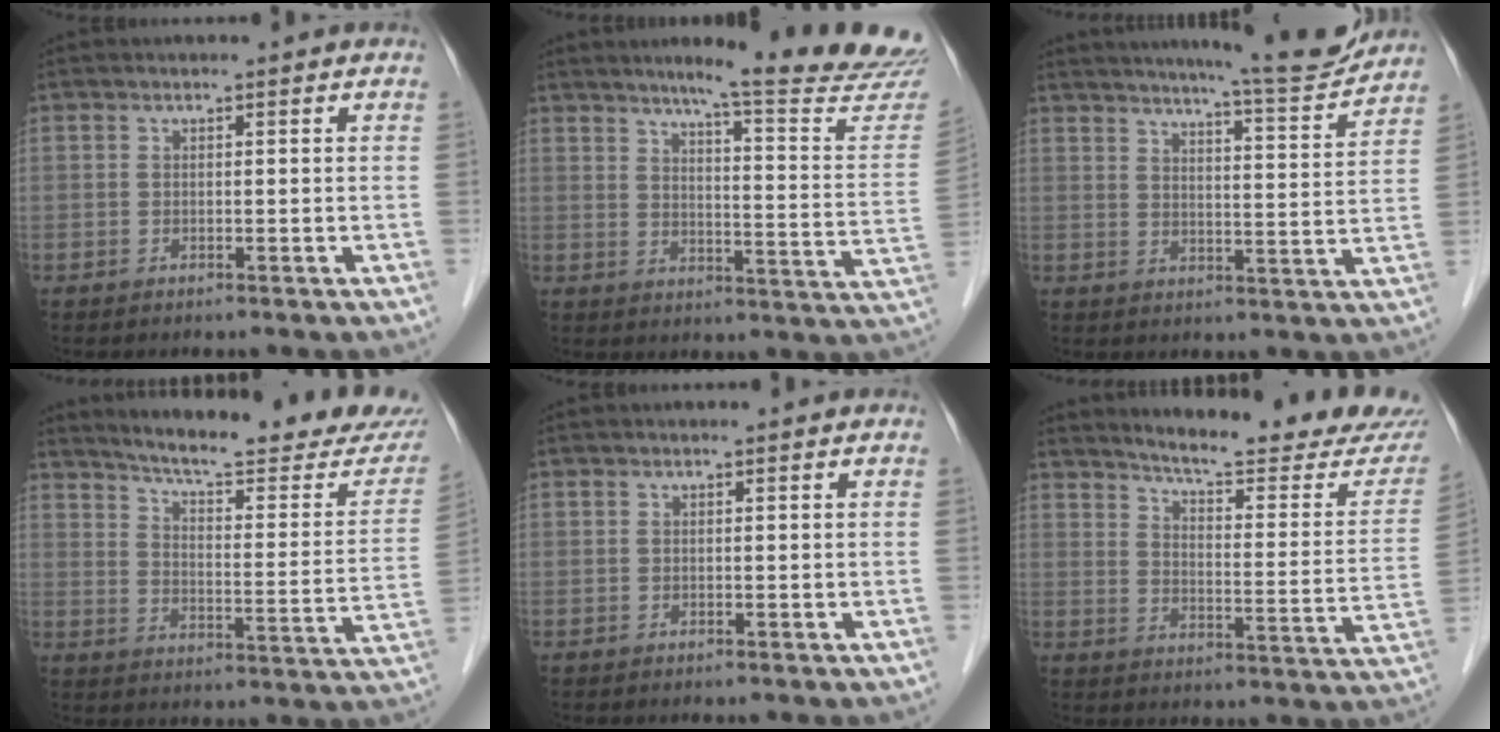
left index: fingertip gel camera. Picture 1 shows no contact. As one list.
[{"total": 20.7, "force": [18.5, -0.4, 9.2], "torque": [-0.116, -0.095, 0.220]}, {"total": 13.2, "force": [12.2, 0.0, 4.9], "torque": [-0.072, -0.017, 0.157]}, {"total": 23.1, "force": [21.2, 1.8, 9.0], "torque": [-0.127, -0.074, 0.268]}, {"total": 0.0}, {"total": 21.2, "force": [19.8, 1.3, 7.3], "torque": [-0.097, -0.088, 0.243]}]